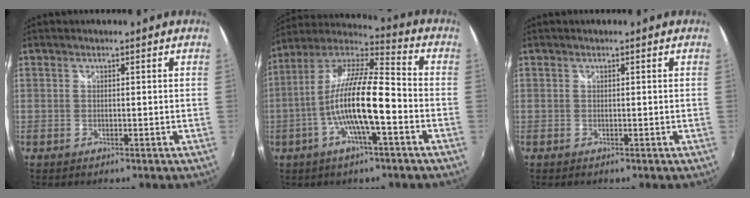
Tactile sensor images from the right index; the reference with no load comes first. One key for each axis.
{"total": 15.4, "fx": -4.2, "fy": 2.6, "fz": 14.6, "tx": -0.268, "ty": 0.001, "tz": -0.081}
{"total": 0.0}